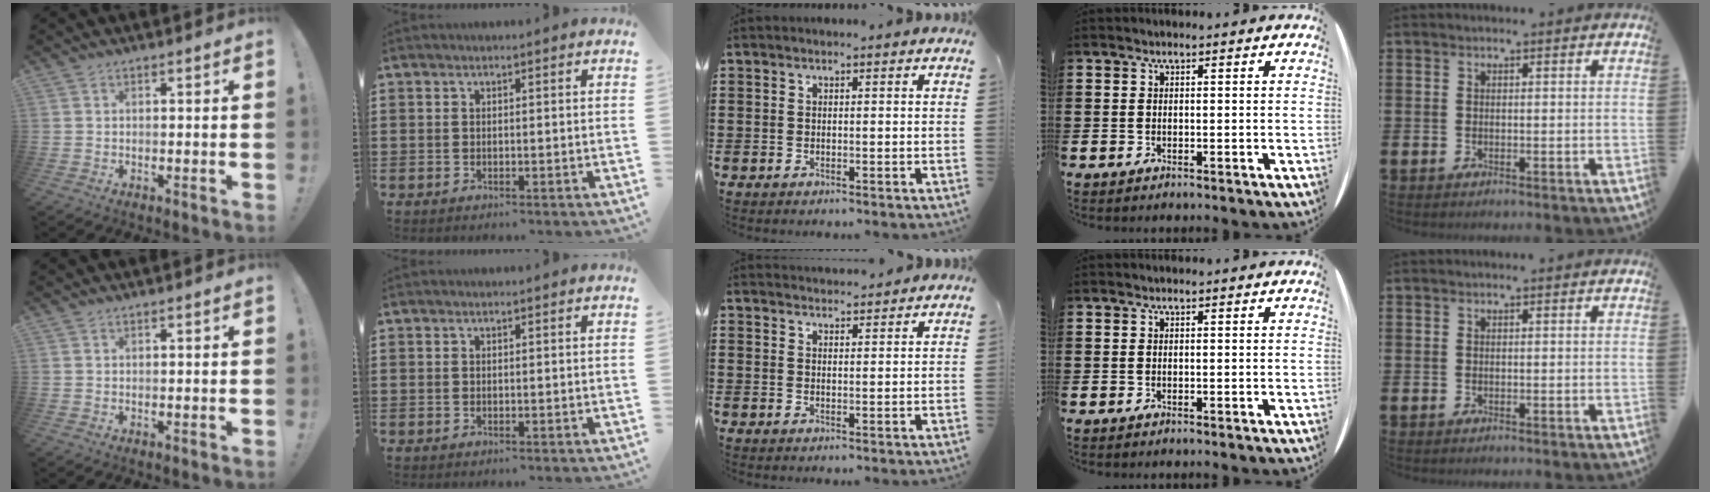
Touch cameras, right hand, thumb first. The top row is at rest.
{"middle": {"total": 2.2, "force": [2.2, 0.1, -0.1], "torque": [-0.004, 0.000, 0.044]}}